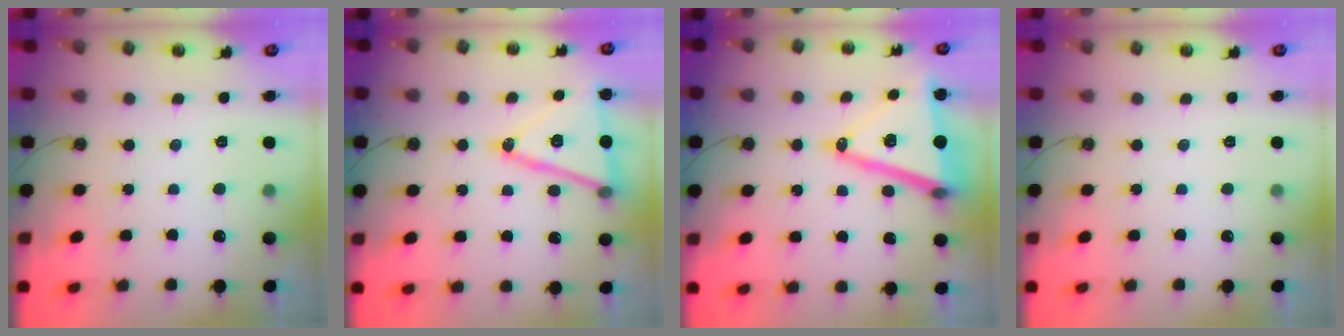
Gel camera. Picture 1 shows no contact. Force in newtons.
{"total": 17.2, "press": 16.9, "slide": 3.6}
{"total": 18.6, "press": 18.2, "slide": 3.7}
{"total": 0.0}